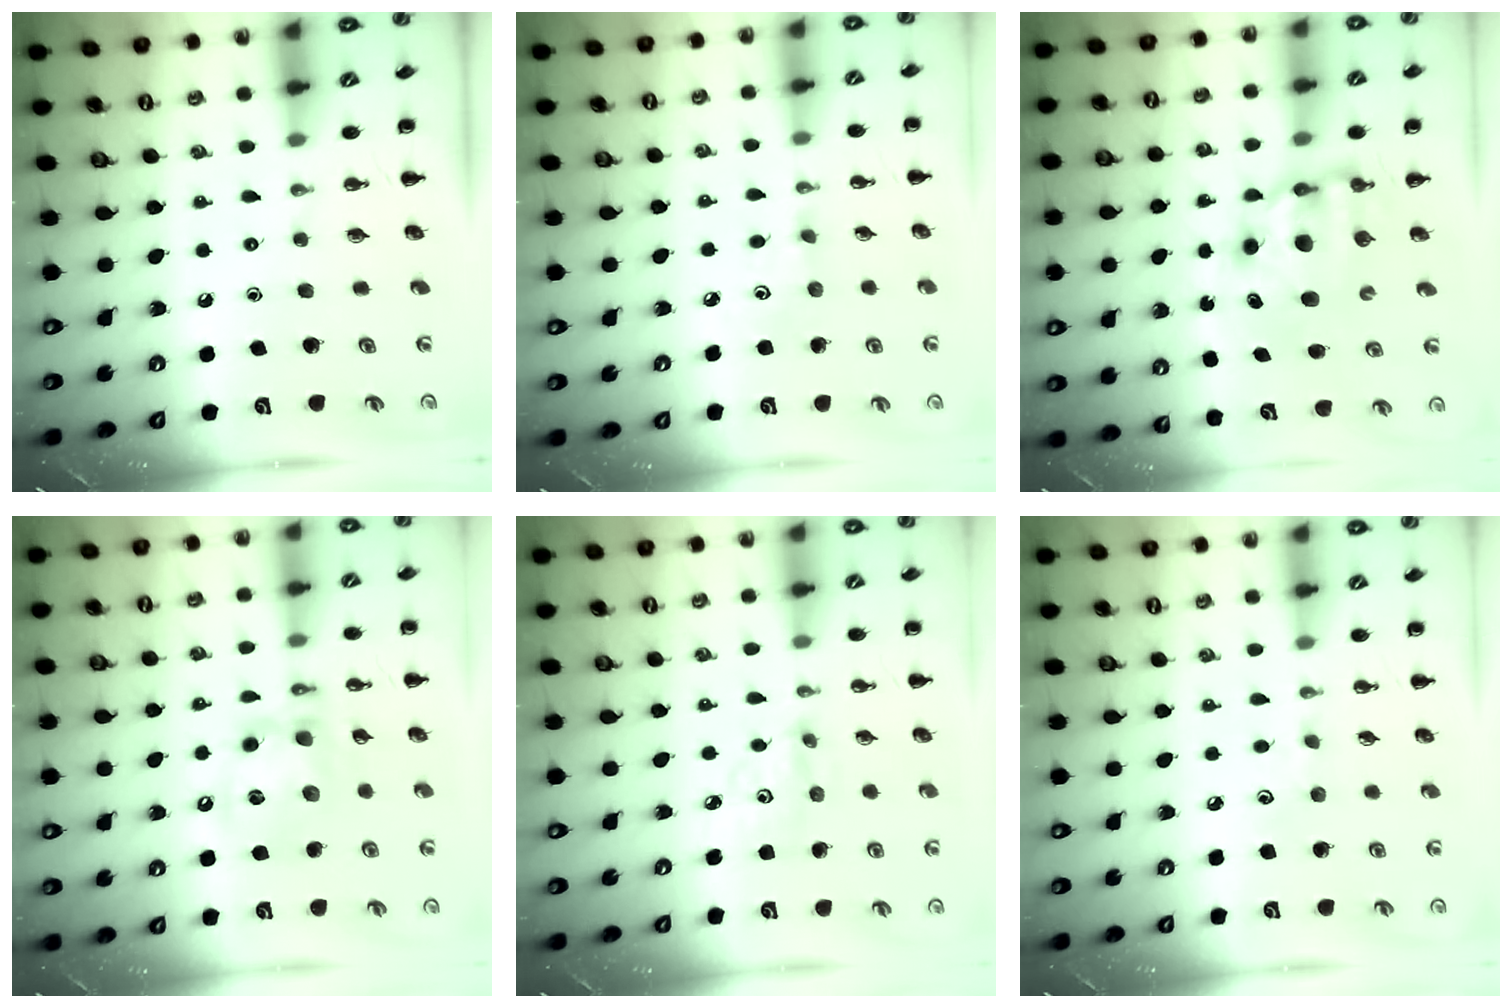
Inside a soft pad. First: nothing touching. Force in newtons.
{"total": 3.9, "press": 3.8, "slide": 1.2}
{"total": 8.1, "press": 7.9, "slide": 2.0}
{"total": 14.1, "press": 13.9, "slide": 2.1}
{"total": 6.5, "press": 6.4, "slide": 1.0}
{"total": 5.2, "press": 5.0, "slide": 1.5}